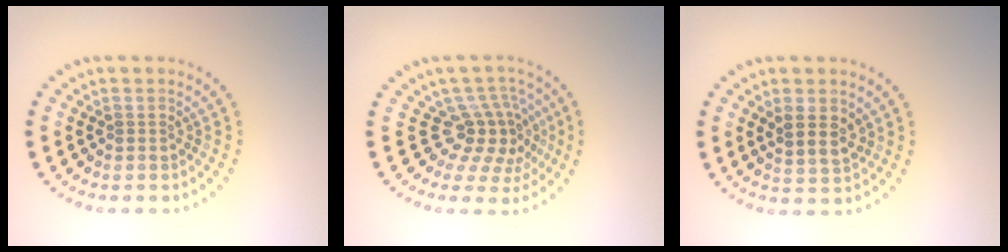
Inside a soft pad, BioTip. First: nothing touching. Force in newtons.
{"total": 4.1, "press": 2.9, "slide": 2.9}
{"total": 2.5, "press": 2.3, "slide": 0.9}